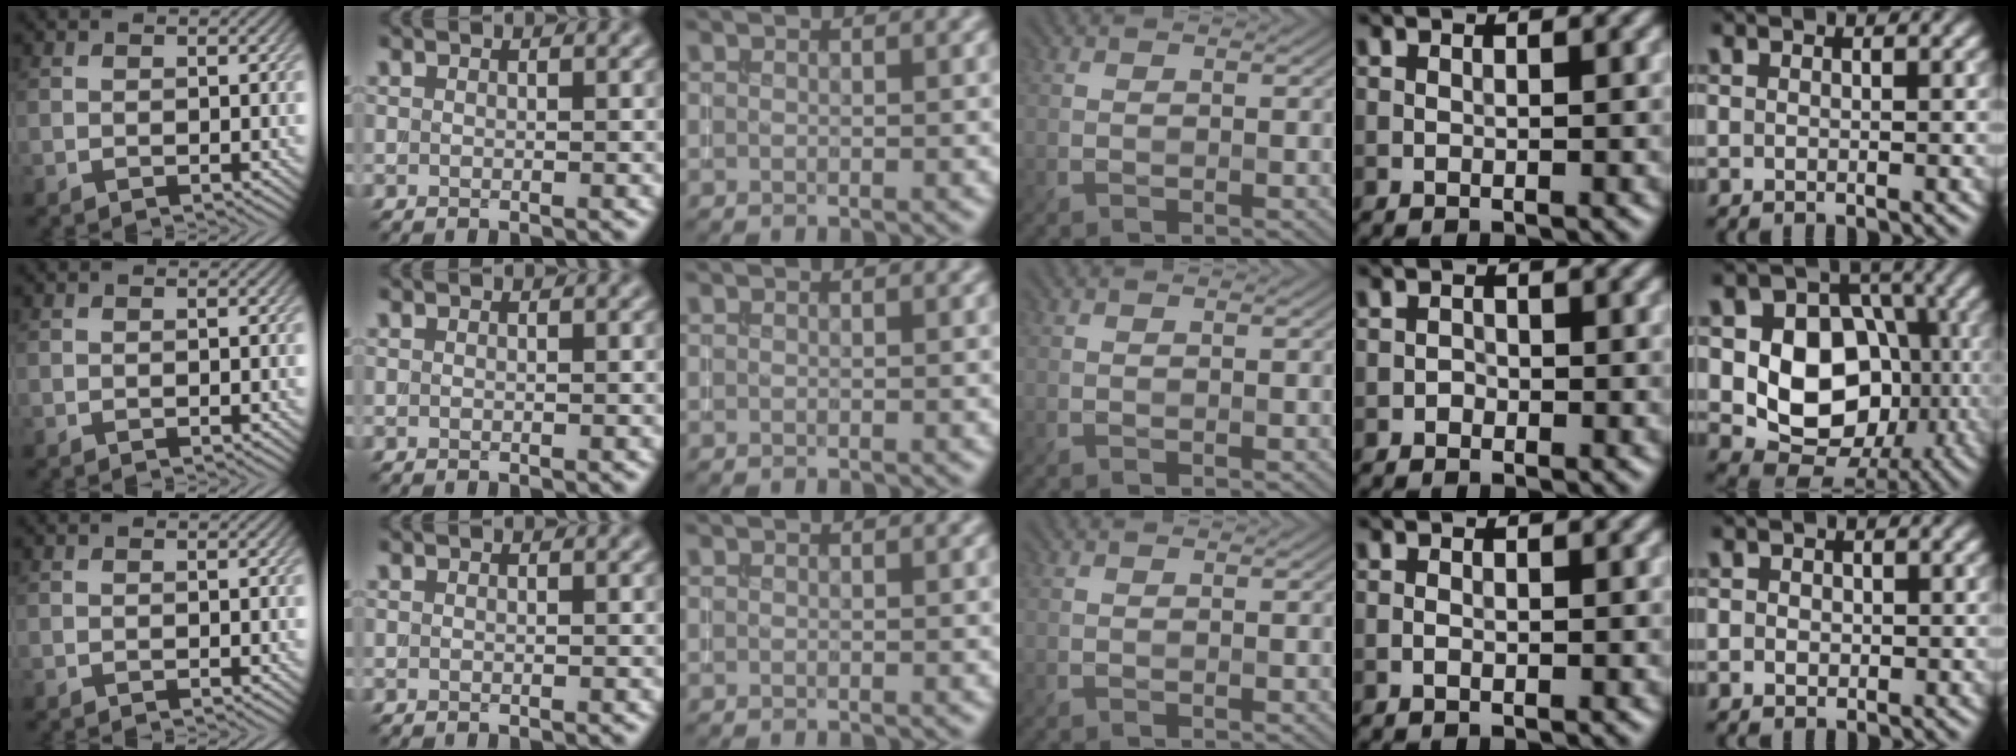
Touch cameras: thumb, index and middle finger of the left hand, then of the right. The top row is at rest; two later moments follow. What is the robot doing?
{"motion": "extract", "object": "drawer"}